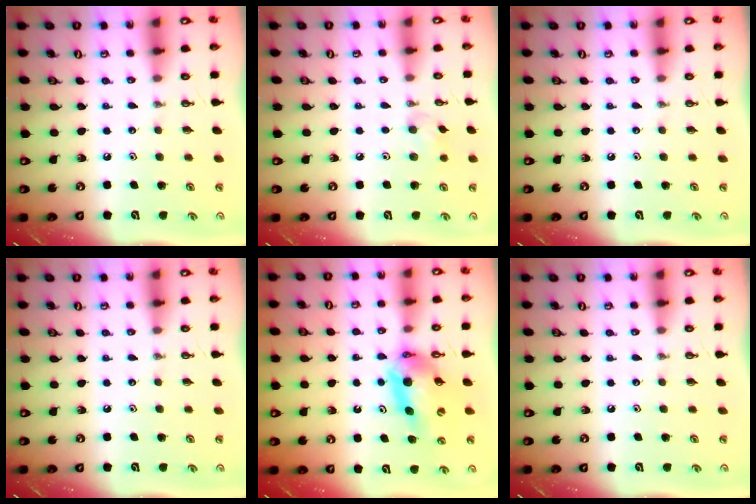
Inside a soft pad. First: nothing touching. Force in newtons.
{"total": 6.6, "press": 6.6, "slide": 0.9}
{"total": 0.0}
{"total": 0.0}
{"total": 11.0, "press": 10.9, "slide": 1.1}
{"total": 0.0}